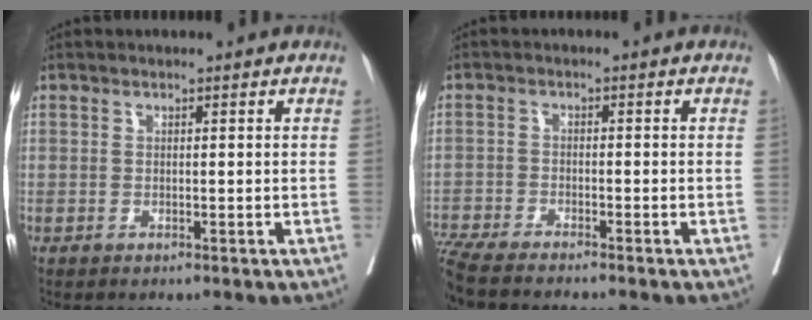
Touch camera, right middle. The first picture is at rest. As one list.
[{"total": 9.1, "force": [-8.2, 0.3, 3.9], "torque": [-0.063, -0.018, -0.140]}]